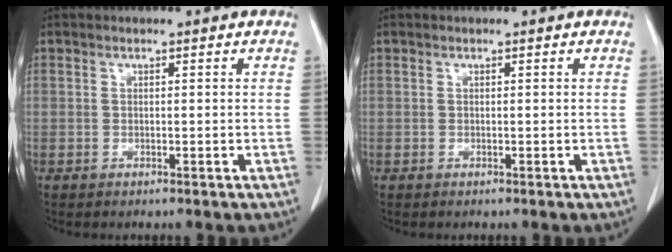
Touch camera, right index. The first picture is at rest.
{"total": 0.0}